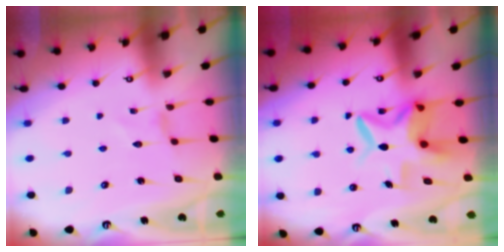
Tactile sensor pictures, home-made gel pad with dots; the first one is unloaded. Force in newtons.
{"total": 10.1, "press": 10.0, "slide": 1.0}